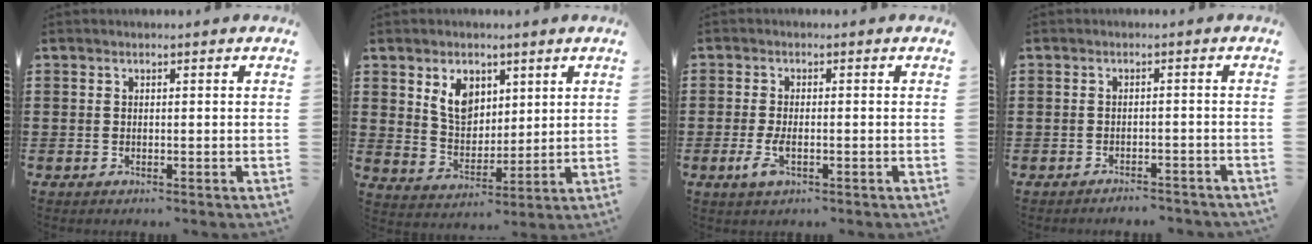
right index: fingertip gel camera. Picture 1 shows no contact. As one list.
[{"total": 6.5, "force": [3.1, 4.6, 3.4], "torque": [-0.076, 0.010, 0.057]}, {"total": 3.4, "force": [-1.0, 1.3, 3.0], "torque": [-0.074, -0.008, -0.023]}, {"total": 2.0, "force": [-1.9, 0.2, -0.1], "torque": [-0.006, 0.002, -0.043]}]